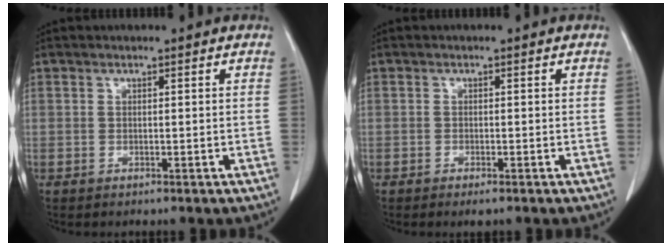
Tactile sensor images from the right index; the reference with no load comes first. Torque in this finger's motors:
{"motor_torque": [0.13, -0.09, 0.00, 0.02]}